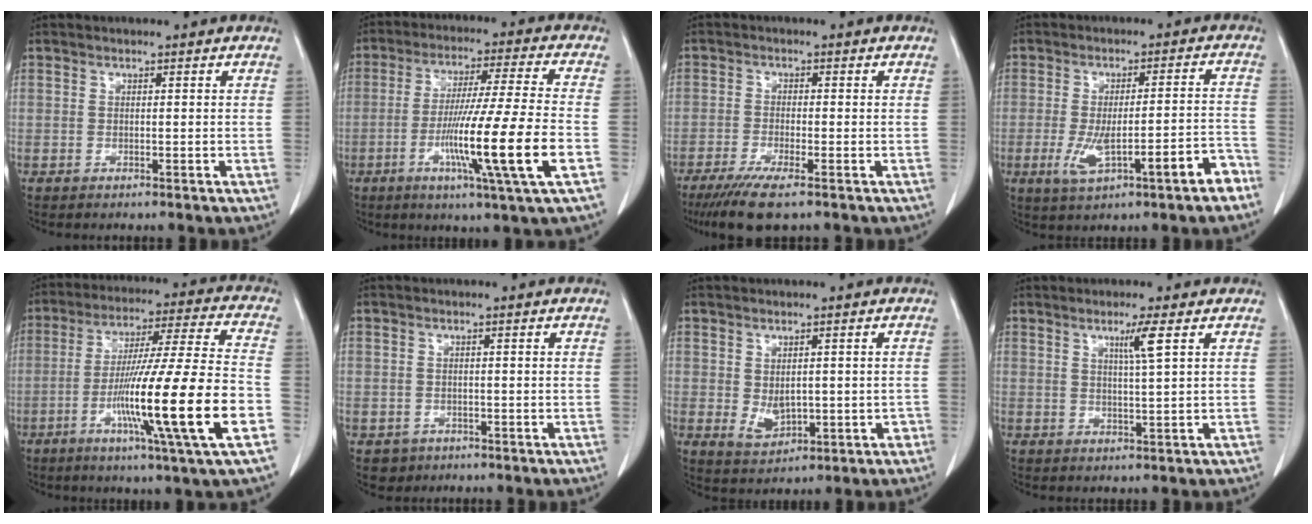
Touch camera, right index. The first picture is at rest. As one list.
[{"total": 15.6, "force": [-4.9, -1.7, 14.7], "torque": [-0.265, -0.020, -0.091]}, {"total": 7.5, "force": [-5.3, 0.9, 5.2], "torque": [-0.086, -0.018, -0.088]}, {"total": 10.2, "force": [-4.7, 1.6, 8.9], "torque": [-0.141, 0.019, -0.061]}, {"total": 20.4, "force": [-6.6, -1.1, 19.2], "torque": [-0.323, -0.018, -0.118]}, {"total": 2.9, "force": [-1.4, 2.6, 0.2], "torque": [0.002, 0.007, -0.017]}, {"total": 4.5, "force": [-0.4, 3.0, 3.4], "torque": [-0.051, 0.001, 0.011]}, {"total": 3.3, "force": [1.5, -0.9, 2.8], "torque": [-0.048, -0.007, 0.027]}]